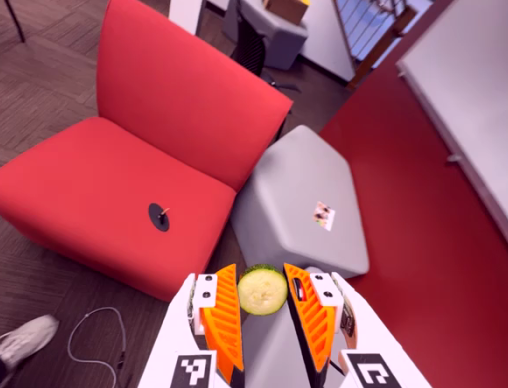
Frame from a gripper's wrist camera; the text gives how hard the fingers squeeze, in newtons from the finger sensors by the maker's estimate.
{"total": 7.8, "left": 8.3, "right": 7.2}